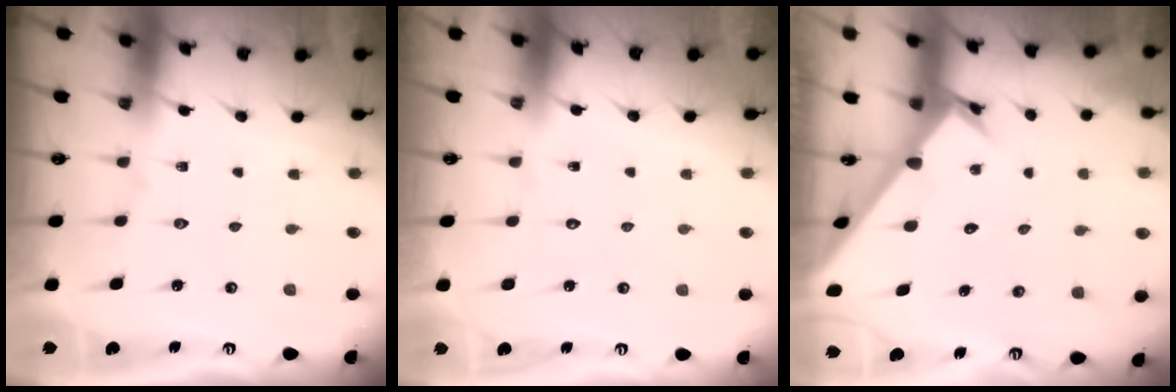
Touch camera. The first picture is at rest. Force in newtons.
{"total": 1.6, "press": 1.6, "slide": 0.1}
{"total": 2.7, "press": 2.7, "slide": 0.2}